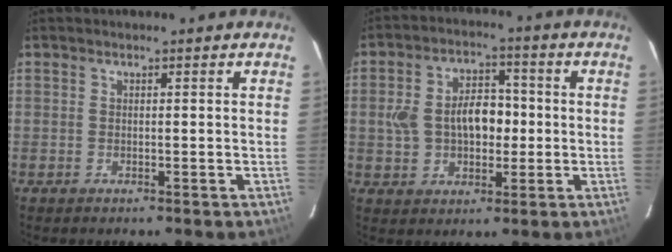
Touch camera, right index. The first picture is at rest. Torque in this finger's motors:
{"motor_torque": [0.27, -0.04, 0.22, 0.07]}